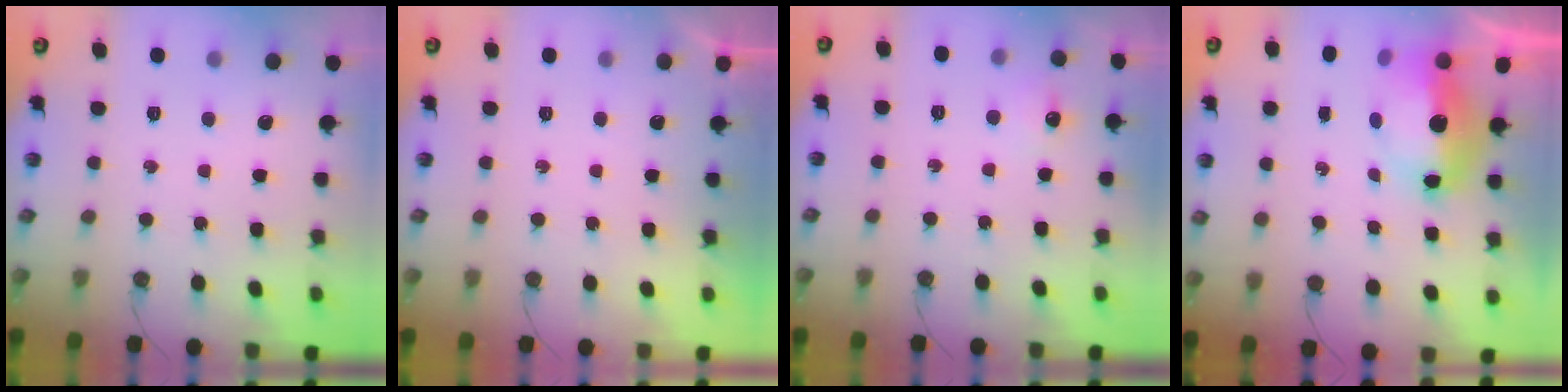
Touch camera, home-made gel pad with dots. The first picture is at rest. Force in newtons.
{"total": 0.0}
{"total": 6.1, "press": 6.0, "slide": 0.9}
{"total": 10.9, "press": 10.9, "slide": 1.1}